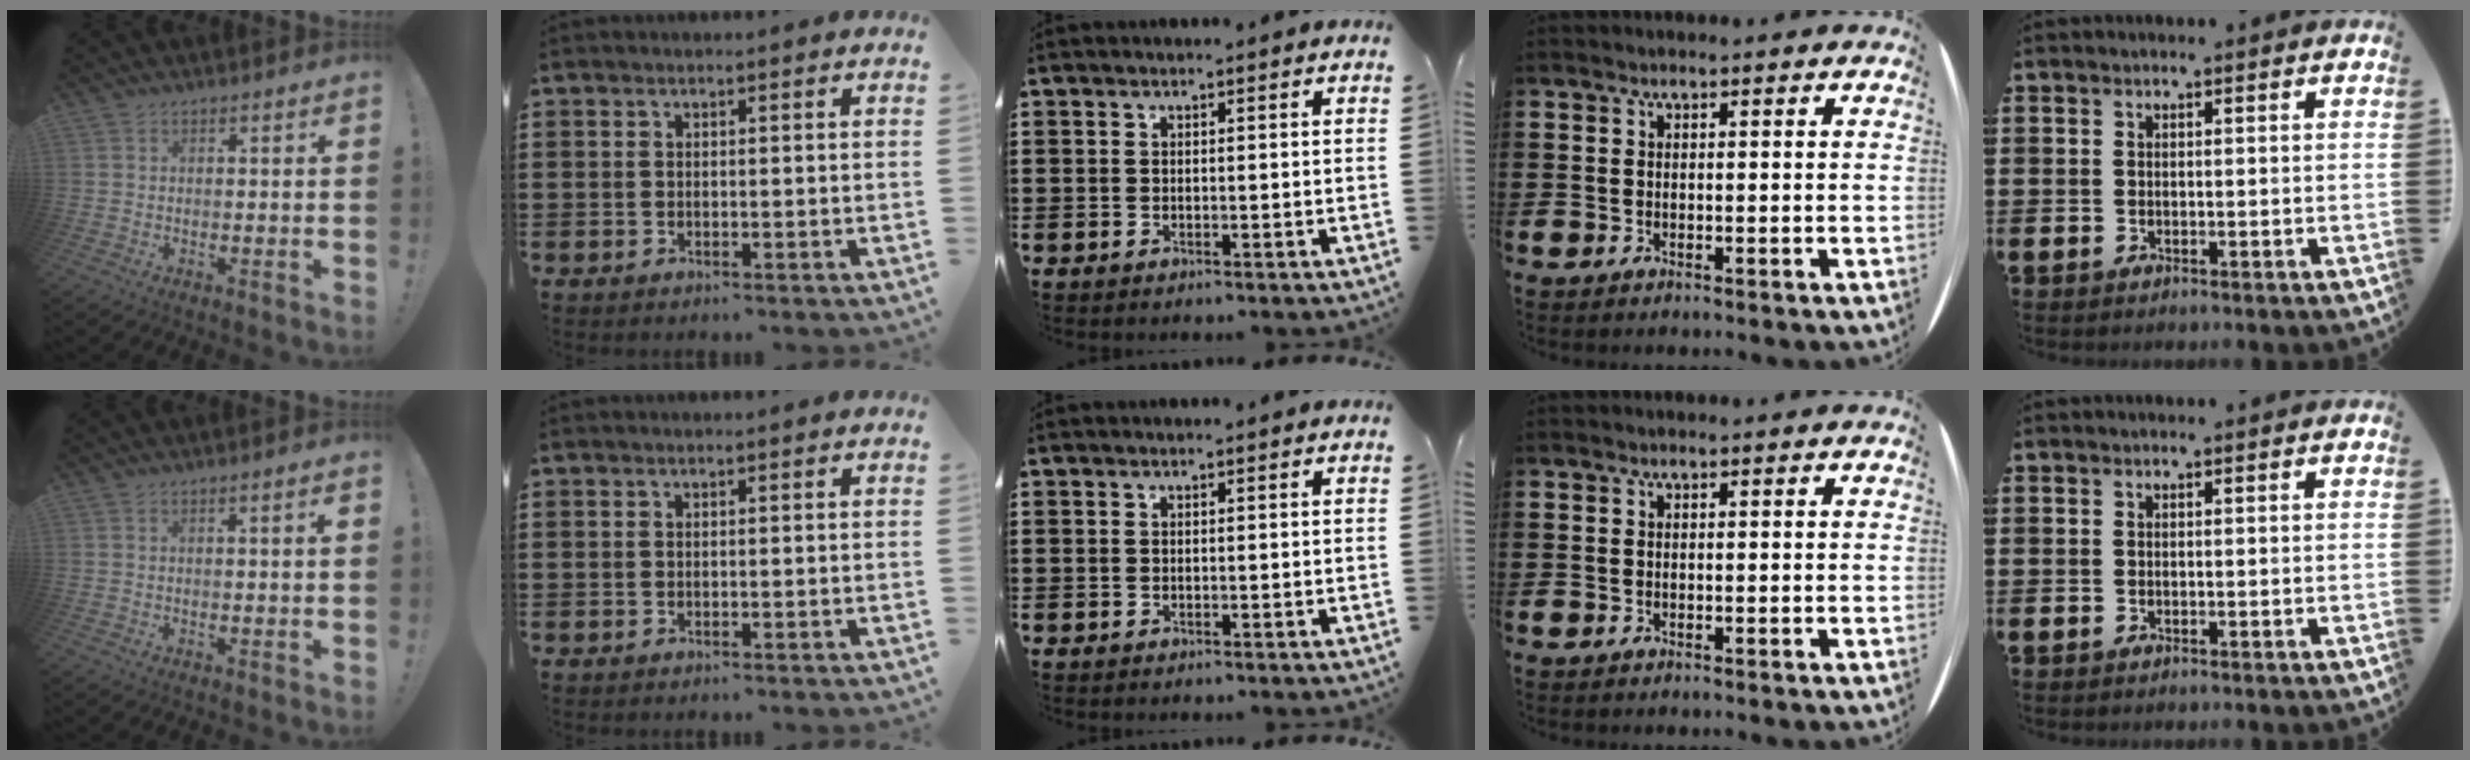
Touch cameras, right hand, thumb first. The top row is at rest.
{"thumb": {"total": 1.4, "force": [0.3, -0.2, 1.3], "torque": [-0.015, -0.005, 0.002]}}